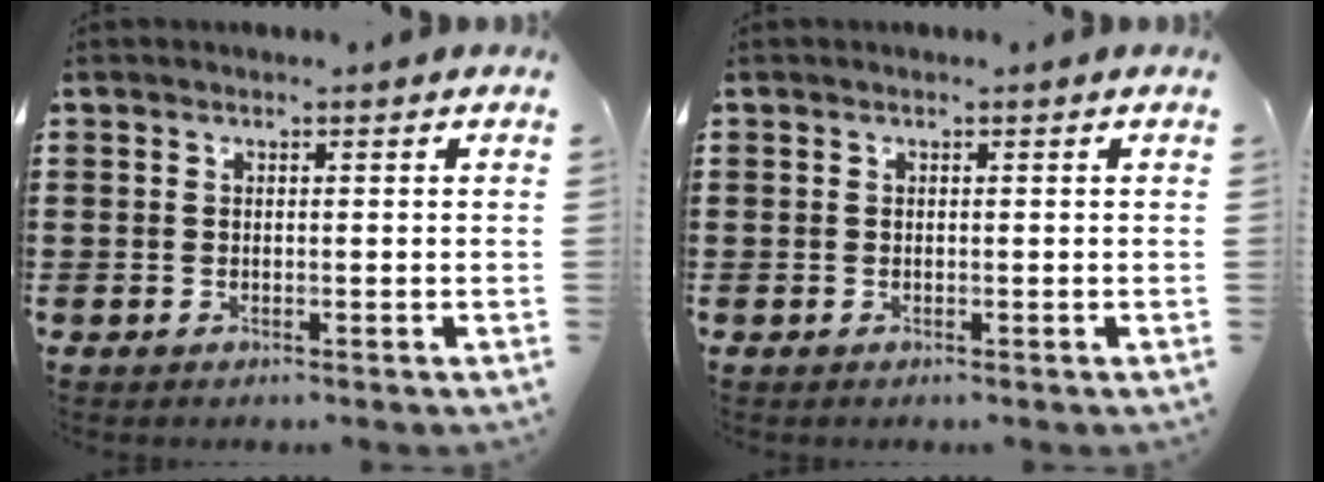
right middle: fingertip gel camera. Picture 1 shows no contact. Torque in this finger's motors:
{"motor_torque": [0.03, -0.03, -0.01, 0.00]}